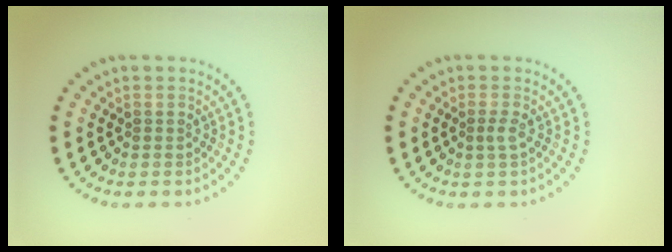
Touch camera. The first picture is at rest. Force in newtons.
{"total": 0.9, "press": 0.7, "slide": 0.6}